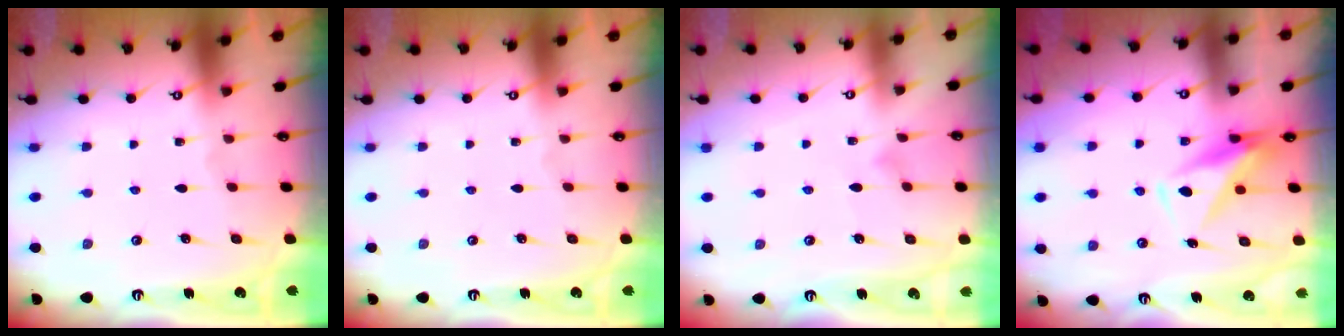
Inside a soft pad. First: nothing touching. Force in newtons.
{"total": 0.0}
{"total": 4.9, "press": 4.9, "slide": 0.4}
{"total": 8.1, "press": 8.0, "slide": 1.4}